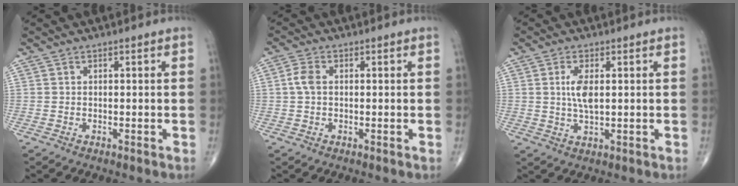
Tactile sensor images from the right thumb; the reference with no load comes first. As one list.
[{"total": 2.9, "force": [0.2, 1.8, 2.3], "torque": [-0.054, 0.008, 0.000]}, {"total": 4.9, "force": [0.9, 1.9, 4.4], "torque": [-0.091, -0.006, 0.020]}]